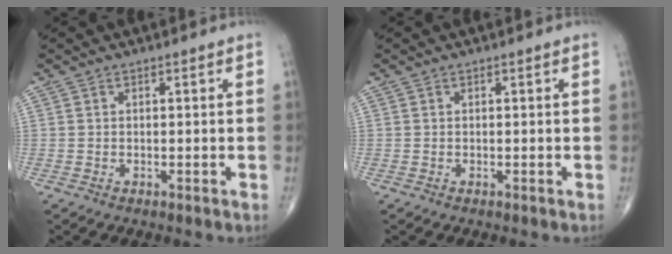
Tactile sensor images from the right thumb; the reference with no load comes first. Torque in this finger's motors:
{"motor_torque": [-0.01, 0.01, 0.00, 0.00, 0.00]}